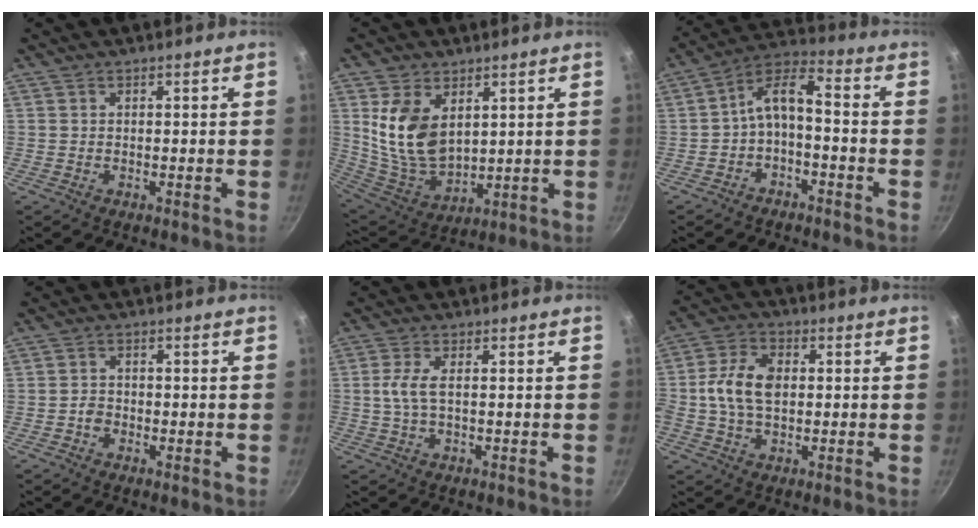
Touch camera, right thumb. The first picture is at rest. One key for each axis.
{"total": 13.7, "fx": 4.0, "fy": 8.6, "fz": 9.8, "tx": -0.175, "ty": -0.040, "tz": 0.094}
{"total": 7.9, "fx": -2.5, "fy": 3.5, "fz": 6.6, "tx": -0.129, "ty": 0.053, "tz": -0.051}
{"total": 1.9, "fx": -0.8, "fy": 1.5, "fz": 1.0, "tx": -0.014, "ty": 0.007, "tz": -0.017}
{"total": 3.9, "fx": 0.2, "fy": 1.3, "fz": 3.7, "tx": -0.092, "ty": 0.004, "tz": 0.004}
{"total": 9.9, "fx": 0.4, "fy": 6.4, "fz": 7.5, "tx": -0.140, "ty": 0.016, "tz": -0.004}